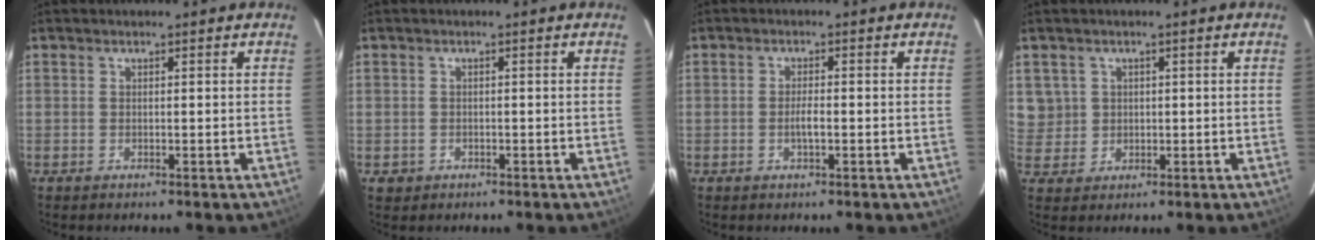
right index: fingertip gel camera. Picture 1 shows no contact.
{"total": 2.2, "force": [-0.5, 2.1, 0.3], "torque": [-0.008, 0.002, -0.004]}
{"total": 2.1, "force": [-0.6, 0.4, 2.0], "torque": [-0.038, 0.000, -0.012]}
{"total": 4.9, "force": [1.2, 4.7, 0.6], "torque": [-0.002, 0.013, 0.031]}